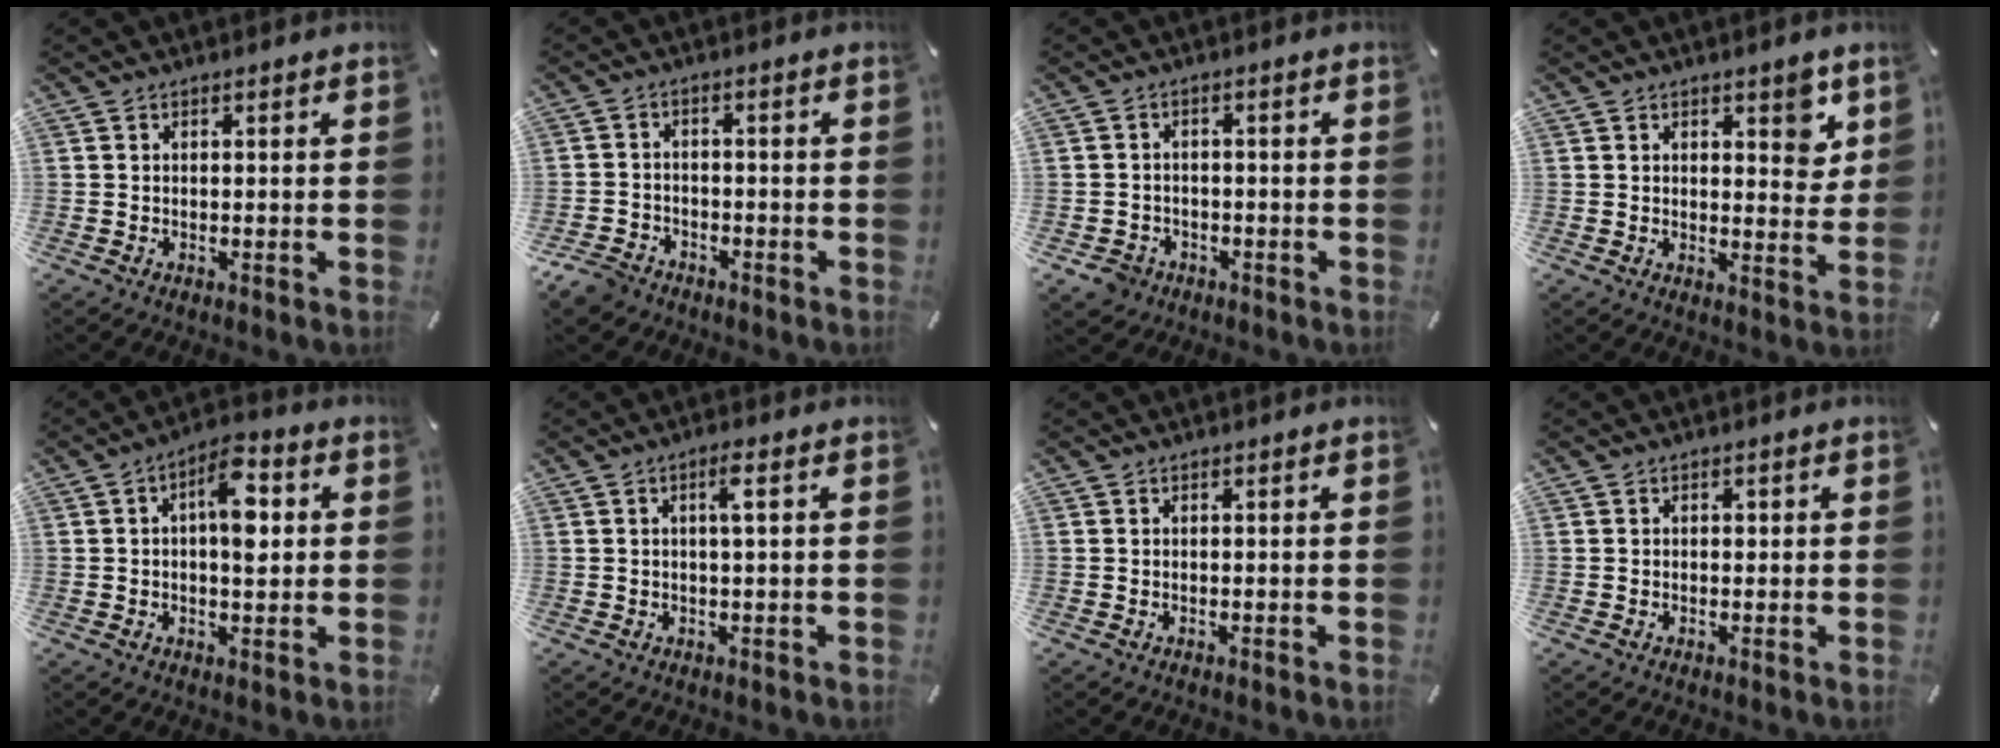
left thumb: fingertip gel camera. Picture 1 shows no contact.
{"total": 5.0, "force": [-3.8, 2.9, 1.3], "torque": [-0.036, 0.017, -0.079]}
{"total": 4.2, "force": [-2.5, 3.3, 1.0], "torque": [-0.028, 0.011, -0.050]}
{"total": 5.8, "force": [3.3, 3.1, 3.7], "torque": [-0.031, -0.020, 0.051]}
{"total": 9.3, "force": [1.6, 4.5, 8.0], "torque": [-0.110, 0.001, 0.022]}
{"total": 3.4, "force": [0.7, 0.5, 3.3], "torque": [-0.058, 0.001, 0.007]}
{"total": 0.0}
{"total": 0.8, "force": [0.0, 0.8, 0.4], "torque": [0.000, 0.001, -0.003]}